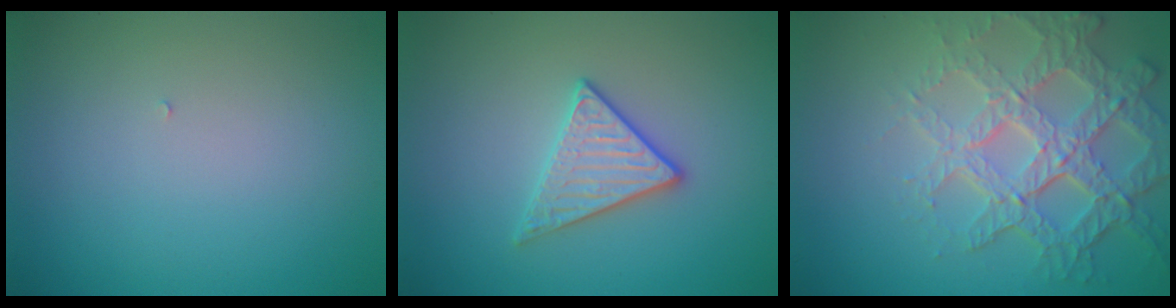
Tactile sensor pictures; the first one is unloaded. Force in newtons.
{"total": 2.8, "press": 2.7, "slide": 0.6}
{"total": 7.2, "press": 5.2, "slide": 4.9}